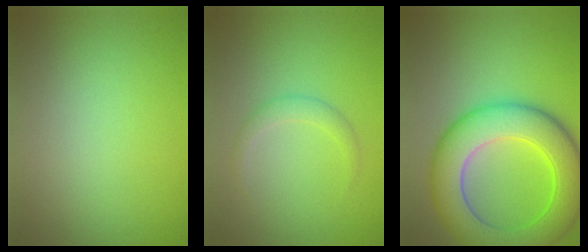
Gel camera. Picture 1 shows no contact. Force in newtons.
{"total": 1.5, "press": 1.5, "slide": 0.1}
{"total": 10.6, "press": 10.6, "slide": 0.2}